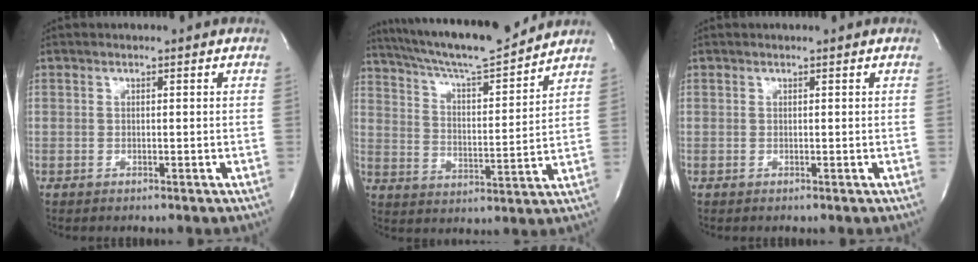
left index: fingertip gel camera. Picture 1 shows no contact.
{"total": 17.3, "force": [15.6, 1.0, 7.4], "torque": [-0.133, 0.003, 0.249]}
{"total": 0.9, "force": [0.8, 0.0, 0.4], "torque": [-0.004, 0.007, 0.012]}